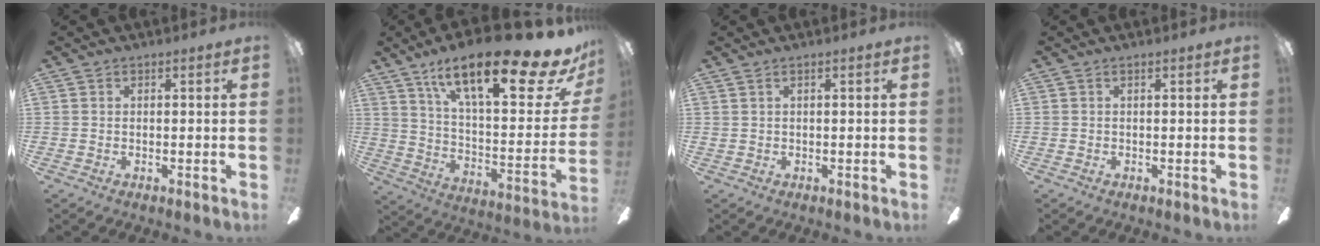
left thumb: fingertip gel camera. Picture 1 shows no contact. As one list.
[{"total": 25.6, "force": [16.6, 6.9, 18.2], "torque": [-0.272, -0.099, 0.265]}, {"total": 0.7, "force": [0.2, 0.3, 0.7], "torque": [-0.014, 0.001, 0.004]}, {"total": 0.0}]